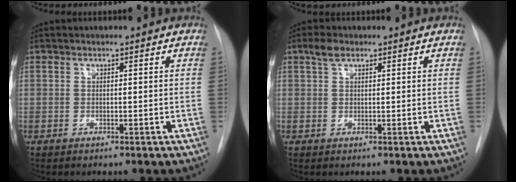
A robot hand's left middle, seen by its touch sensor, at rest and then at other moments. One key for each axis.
{"total": 2.1, "fx": 1.4, "fy": 1.0, "fz": 1.2, "tx": -0.028, "ty": 0.010, "tz": 0.028}